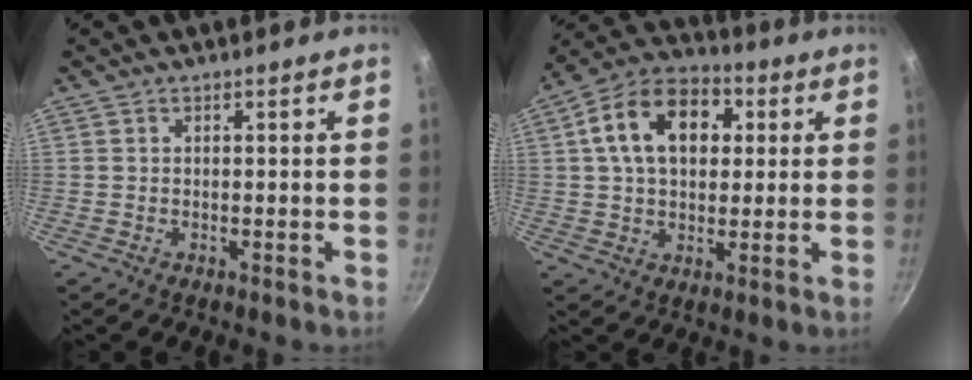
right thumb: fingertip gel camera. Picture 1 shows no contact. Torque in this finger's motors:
{"motor_torque": [-1.21, 1.74, 0.74, 0.00, 0.43]}